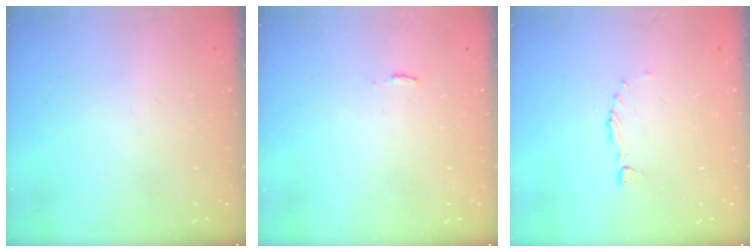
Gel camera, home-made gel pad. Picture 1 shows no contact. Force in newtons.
{"total": 3.0, "press": 3.0, "slide": 0.2}
{"total": 0.0}